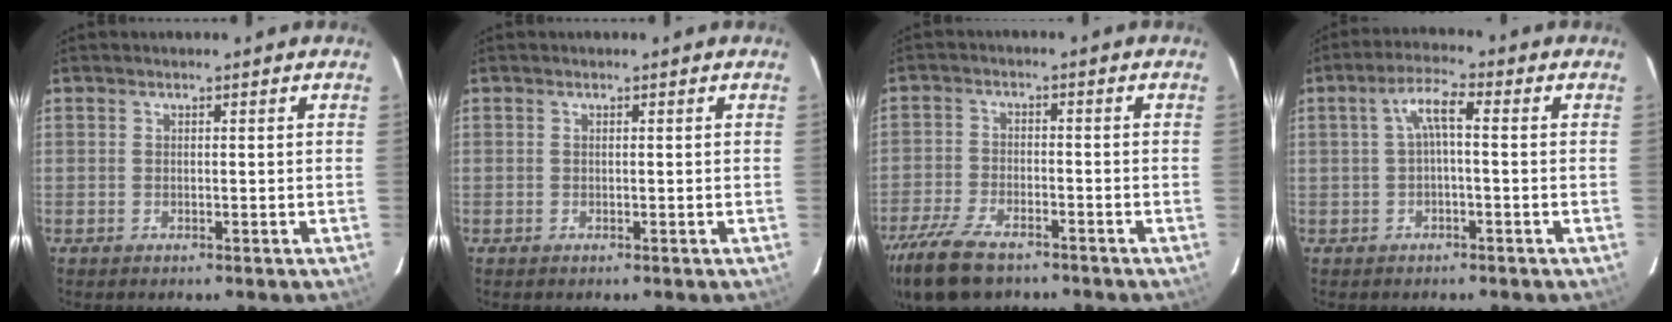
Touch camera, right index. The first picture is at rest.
{"total": 0.0}
{"total": 13.0, "force": [-9.6, 5.4, 6.8], "torque": [-0.175, -0.030, -0.180]}
{"total": 4.4, "force": [-0.1, 1.0, 4.2], "torque": [-0.084, 0.013, 0.002]}